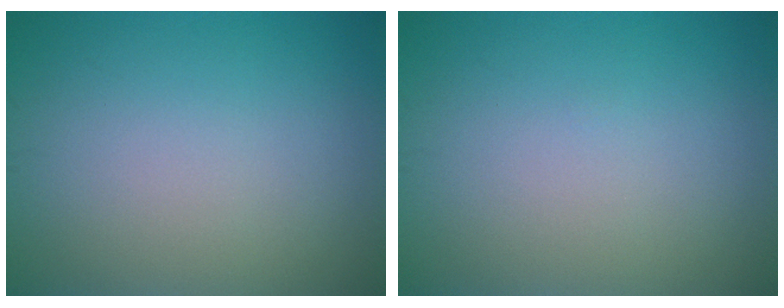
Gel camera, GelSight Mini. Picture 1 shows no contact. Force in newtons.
{"total": 0.0}